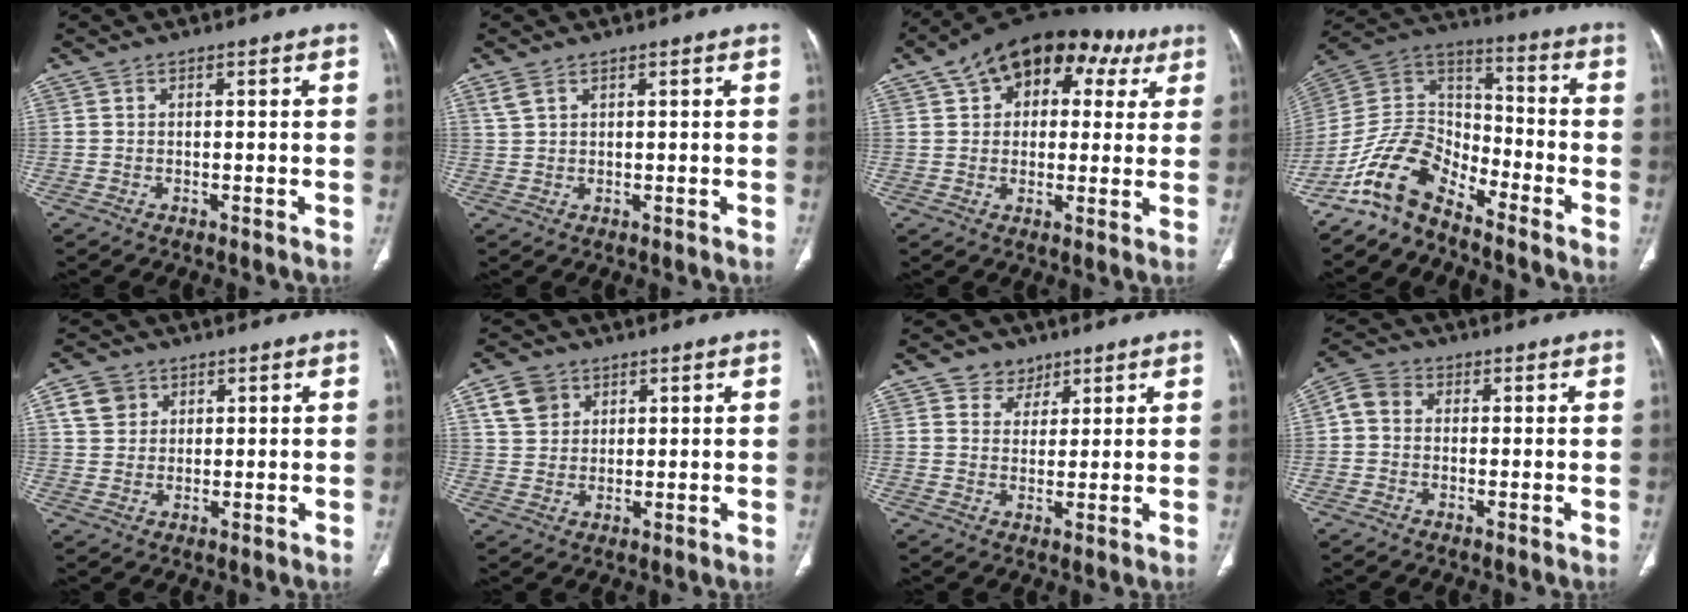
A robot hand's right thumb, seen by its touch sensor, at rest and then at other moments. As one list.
[{"total": 2.1, "force": [1.3, 1.0, 1.2], "torque": [-0.028, 0.005, 0.039]}, {"total": 18.9, "force": [8.4, 11.8, 12.2], "torque": [-0.132, 0.030, 0.117]}, {"total": 11.5, "force": [-9.2, 5.1, 4.7], "torque": [-0.079, 0.090, -0.189]}, {"total": 5.3, "force": [2.3, 4.5, 1.8], "torque": [-0.016, -0.003, 0.045]}, {"total": 6.3, "force": [3.0, 5.0, 2.4], "torque": [-0.026, -0.007, 0.061]}, {"total": 4.6, "force": [2.8, 3.5, 0.6], "torque": [0.013, -0.015, 0.045]}, {"total": 4.6, "force": [0.3, 3.9, 2.4], "torque": [-0.040, 0.015, -0.004]}]